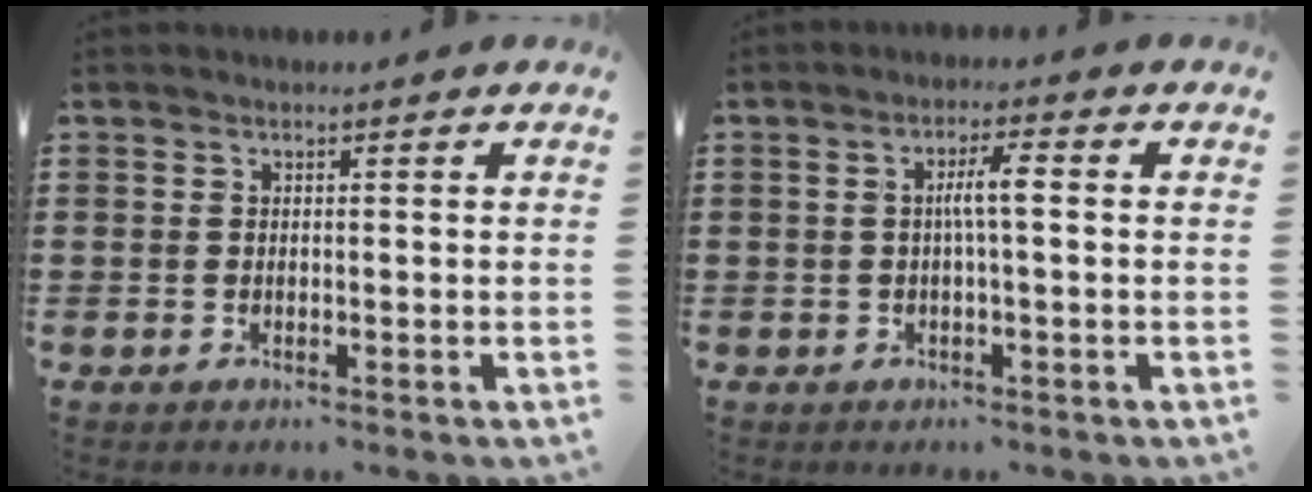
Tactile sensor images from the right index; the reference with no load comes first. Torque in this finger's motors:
{"motor_torque": [0.68, -0.32, 0.27, 0.07]}